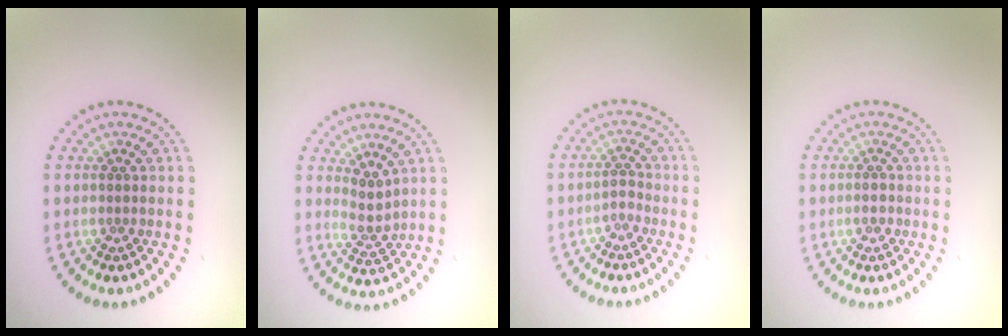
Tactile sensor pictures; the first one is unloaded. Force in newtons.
{"total": 2.2, "press": 1.6, "slide": 1.4}
{"total": 0.9, "press": 0.8, "slide": 0.6}
{"total": 1.0, "press": 1.0, "slide": 0.3}